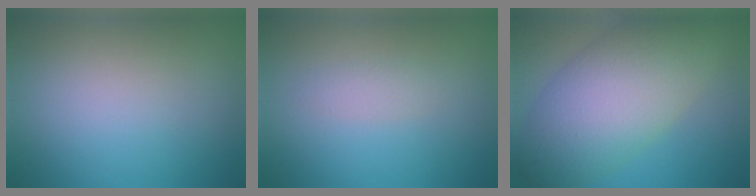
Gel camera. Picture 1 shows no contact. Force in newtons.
{"total": 1.1, "press": 1.1, "slide": 0.1}
{"total": 9.9, "press": 9.9, "slide": 0.6}